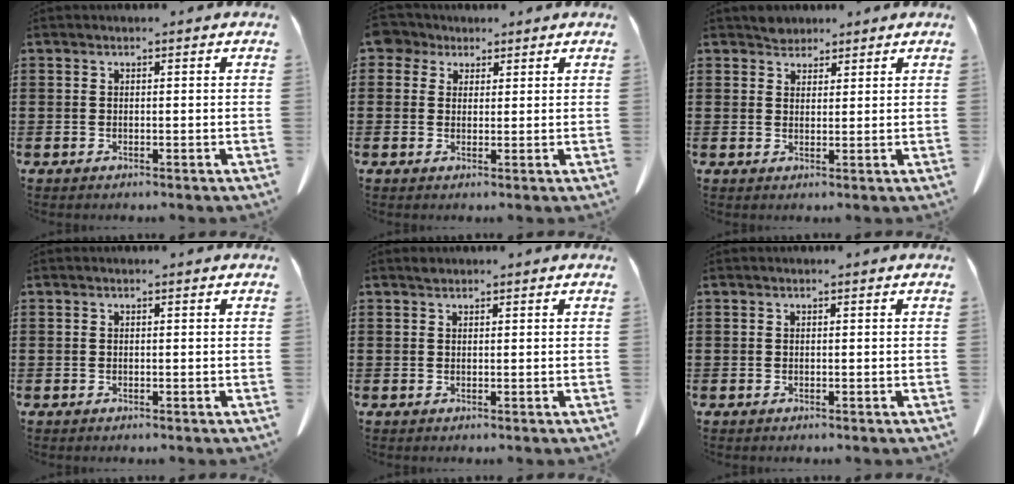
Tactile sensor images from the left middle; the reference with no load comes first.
{"total": 3.4, "force": [2.3, 2.3, 0.9], "torque": [-0.024, 0.010, 0.042]}
{"total": 2.3, "force": [2.1, 0.8, 0.0], "torque": [-0.004, 0.005, 0.043]}
{"total": 0.0}
{"total": 0.6, "force": [0.5, 0.3, 0.1], "torque": [-0.004, 0.001, 0.010]}
{"total": 0.0}